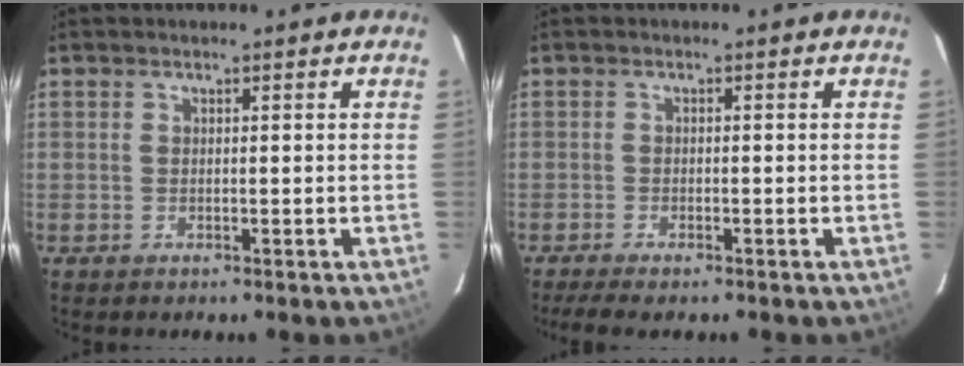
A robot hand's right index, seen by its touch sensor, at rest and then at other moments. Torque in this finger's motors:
{"motor_torque": [0.43, -0.26, 0.19, 0.03]}